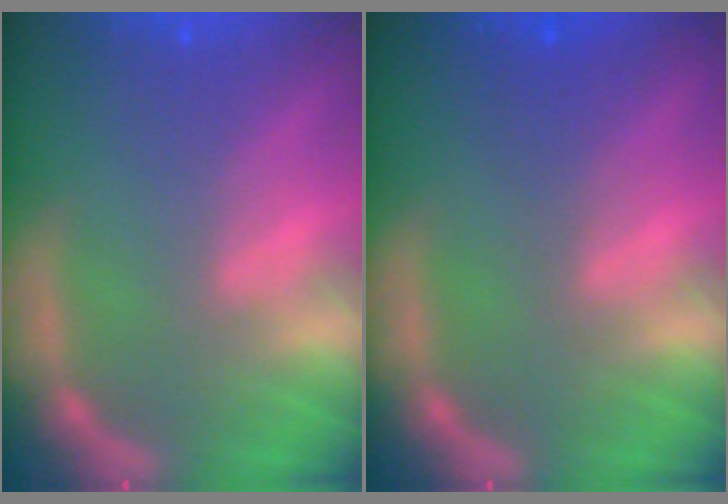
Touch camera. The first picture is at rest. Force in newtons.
{"total": 1.5}